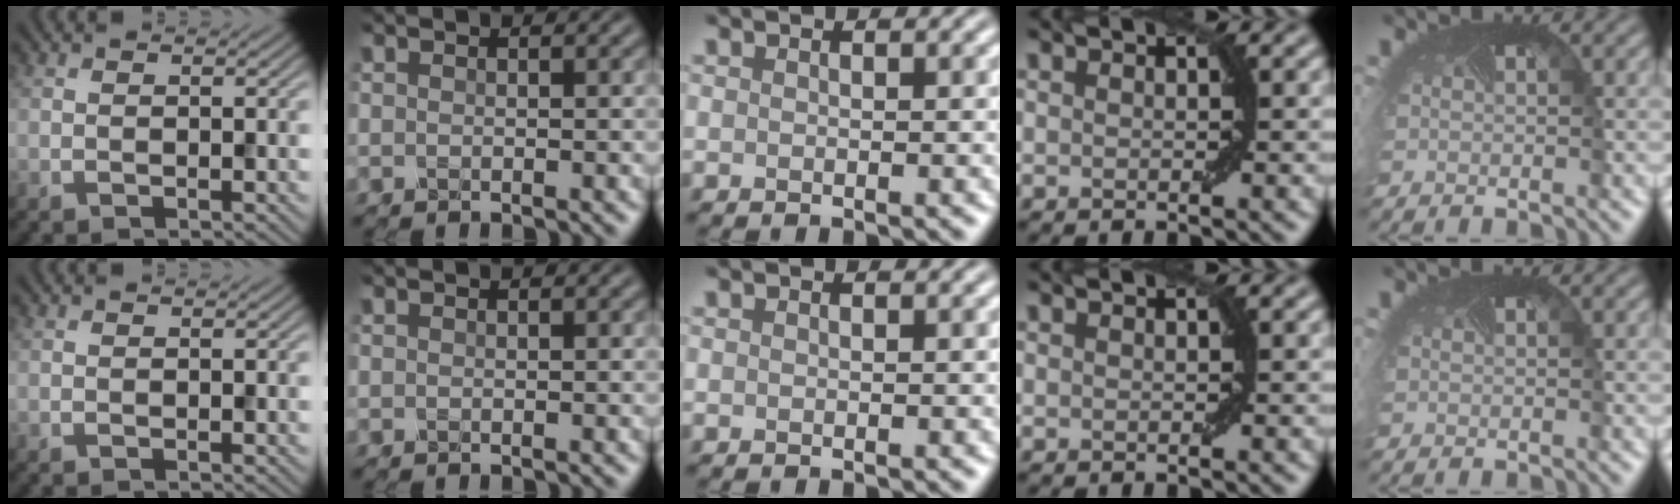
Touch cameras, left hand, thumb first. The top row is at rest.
{}